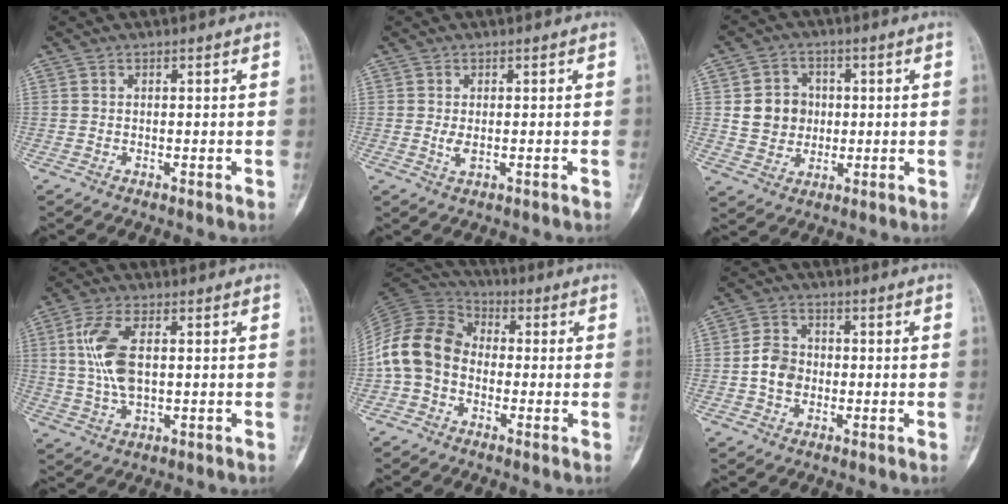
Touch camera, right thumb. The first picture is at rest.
{"total": 1.9, "force": [-0.3, 0.8, 1.7], "torque": [-0.035, -0.004, -0.004]}
{"total": 8.0, "force": [0.7, 7.3, 3.3], "torque": [-0.017, 0.004, 0.012]}
{"total": 9.5, "force": [1.1, 4.7, 8.2], "torque": [-0.178, 0.005, 0.025]}
{"total": 12.0, "force": [-1.9, 9.4, 7.1], "torque": [-0.131, 0.038, -0.051]}
{"total": 5.9, "force": [-1.1, 4.8, 3.3], "torque": [-0.044, 0.018, -0.027]}